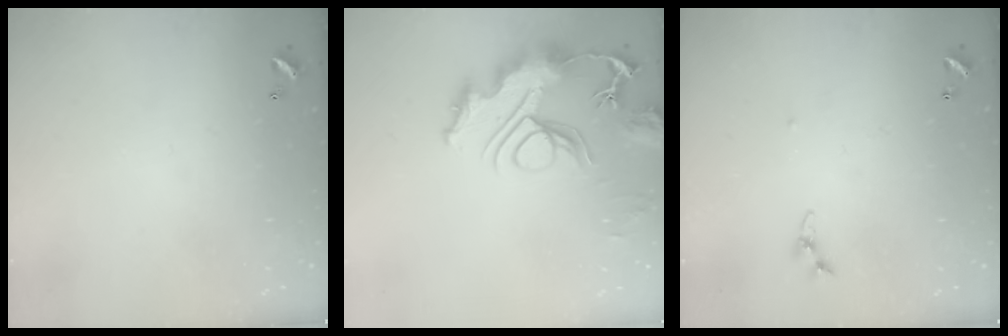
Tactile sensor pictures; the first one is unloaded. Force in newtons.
{"total": 13.9, "press": 13.8, "slide": 1.5}
{"total": 4.0, "press": 3.9, "slide": 0.5}